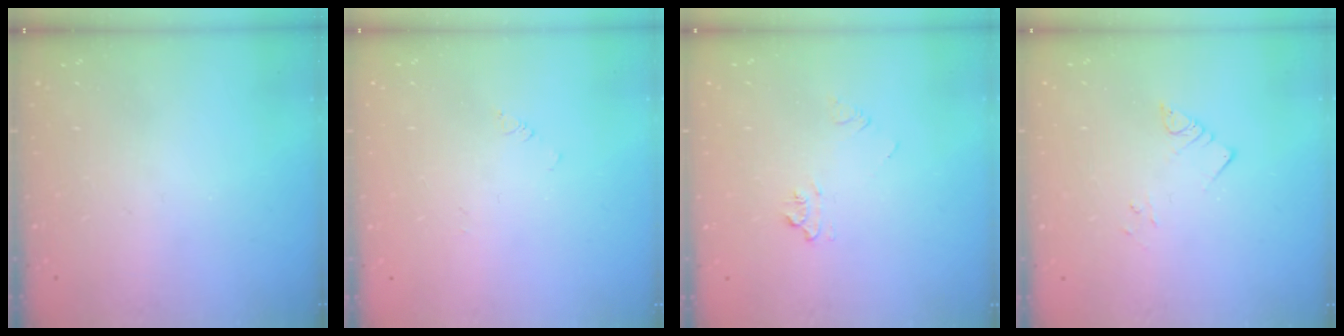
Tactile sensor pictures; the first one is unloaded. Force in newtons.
{"total": 1.4, "press": 1.3, "slide": 0.3}
{"total": 5.0, "press": 4.9, "slide": 0.6}
{"total": 2.9, "press": 2.9, "slide": 0.4}